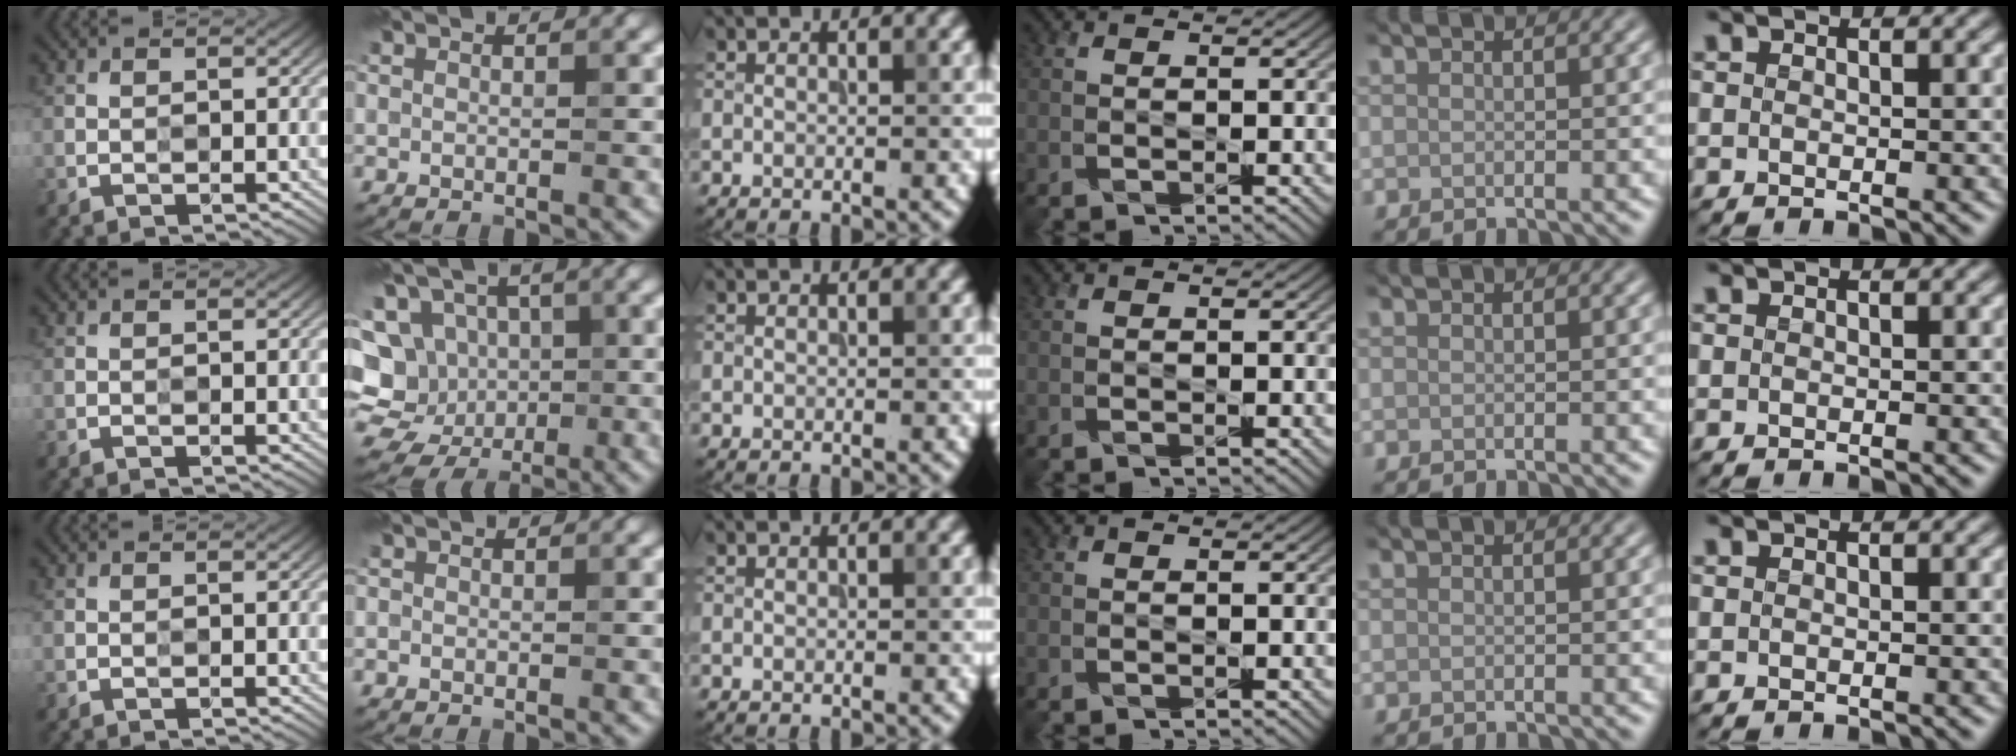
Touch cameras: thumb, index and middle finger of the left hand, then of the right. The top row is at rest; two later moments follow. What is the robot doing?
{"motion": "press", "object": "sticky note"}